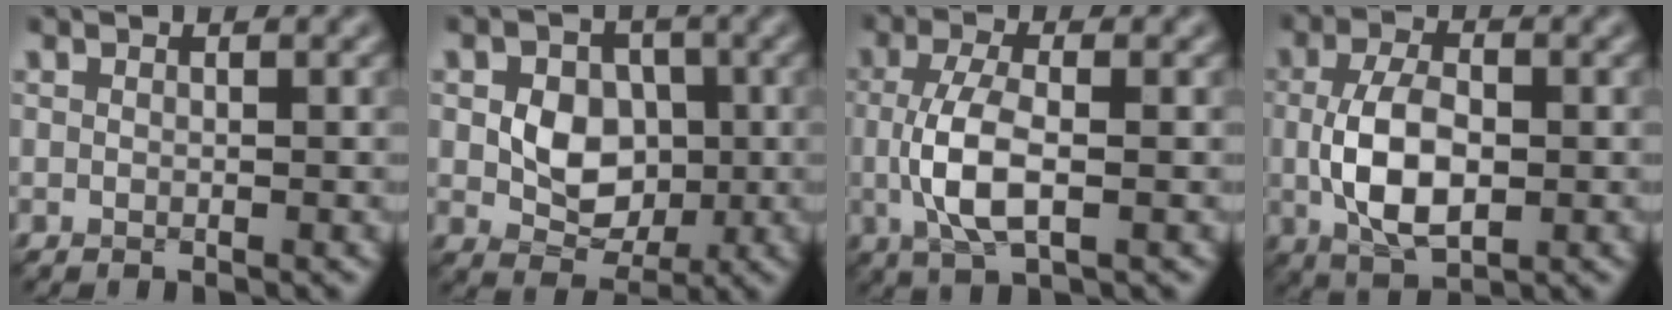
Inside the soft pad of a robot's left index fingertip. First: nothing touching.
{"total": 5.2, "force": [-0.1, 4.0, 3.3], "torque": [-0.051, -0.002, -0.004]}
{"total": 5.1, "force": [-0.5, 2.0, 4.6], "torque": [-0.108, -0.003, -0.015]}
{"total": 6.6, "force": [-0.6, 3.7, 5.5], "torque": [-0.118, -0.005, -0.012]}